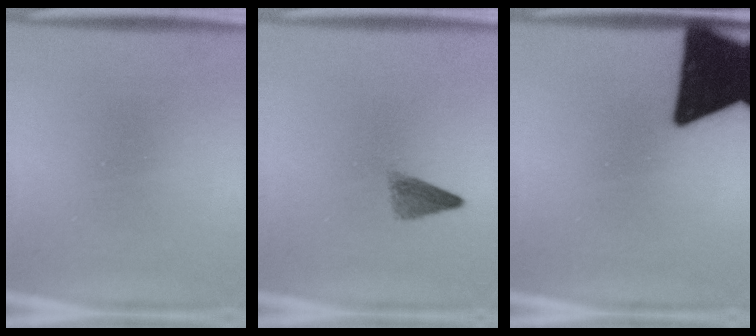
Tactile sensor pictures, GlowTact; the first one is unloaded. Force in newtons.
{"total": 2.5}
{"total": 20.3}